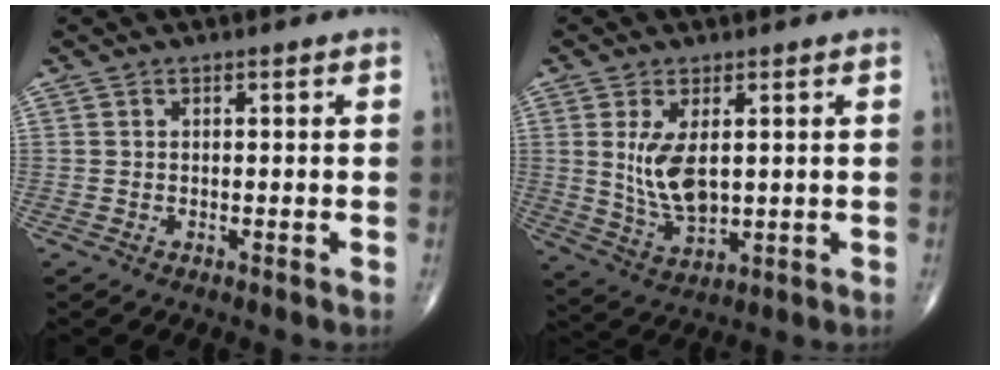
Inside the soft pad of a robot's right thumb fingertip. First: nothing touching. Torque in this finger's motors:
{"motor_torque": [-0.02, 0.49, 0.42, 0.27, 0.18]}